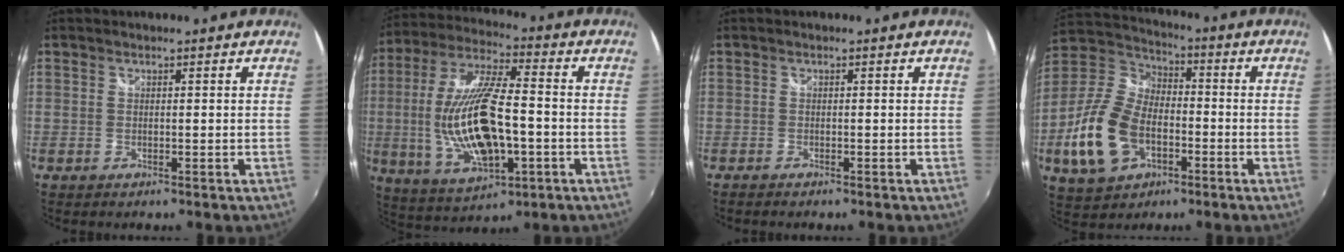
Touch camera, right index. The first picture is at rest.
{"total": 19.4, "force": [-3.1, 7.4, 17.7], "torque": [-0.360, -0.009, -0.041]}
{"total": 1.1, "force": [-1.0, 0.2, 0.3], "torque": [-0.010, -0.007, -0.021]}
{"total": 17.3, "force": [-5.6, 11.3, 11.8], "torque": [-0.278, 0.005, -0.097]}